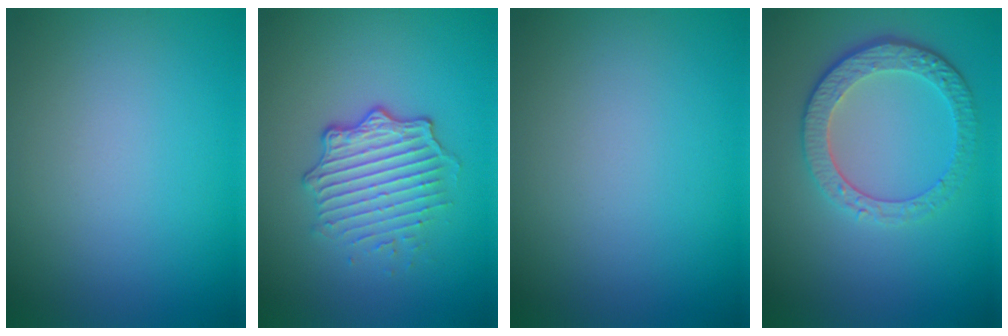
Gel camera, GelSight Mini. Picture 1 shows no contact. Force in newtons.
{"total": 4.7, "press": 3.4, "slide": 3.2}
{"total": 0.0}
{"total": 3.9, "press": 3.1, "slide": 2.4}